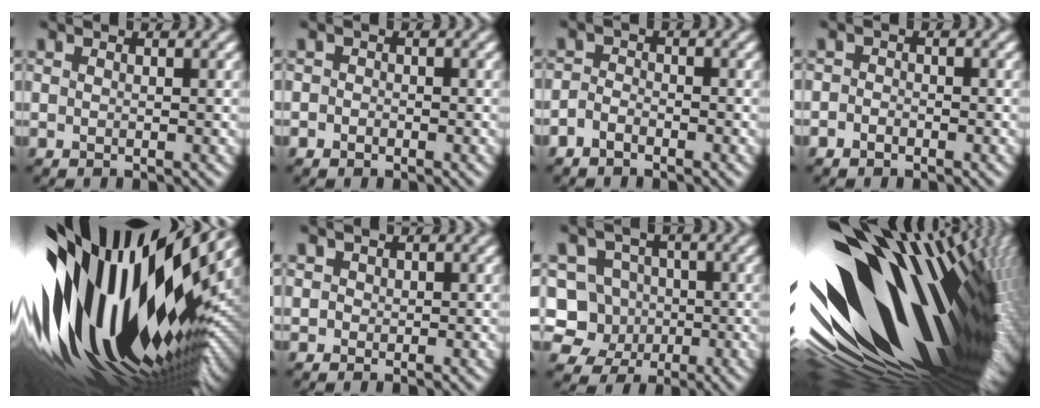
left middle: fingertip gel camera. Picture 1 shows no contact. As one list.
[{"total": 0.9, "force": [-0.3, 0.8, 0.2], "torque": [0.006, -0.003, -0.011]}, {"total": 1.5, "force": [-1.1, 0.9, 0.6], "torque": [-0.009, 0.004, -0.027]}, {"total": 1.1, "force": [-0.6, 0.9, 0.3], "torque": [0.007, 0.002, -0.018]}, {"total": 21.2, "force": [1.8, 8.9, 19.1], "torque": [-0.337, -0.042, 0.019]}, {"total": 0.7, "force": [0.3, 0.6, 0.0], "torque": [0.006, -0.001, 0.004]}, {"total": 5.7, "force": [-1.0, 5.3, 2.0], "torque": [-0.010, 0.014, -0.048]}, {"total": 20.3, "force": [1.1, 10.2, 17.6], "torque": [-0.329, -0.043, 0.016]}]